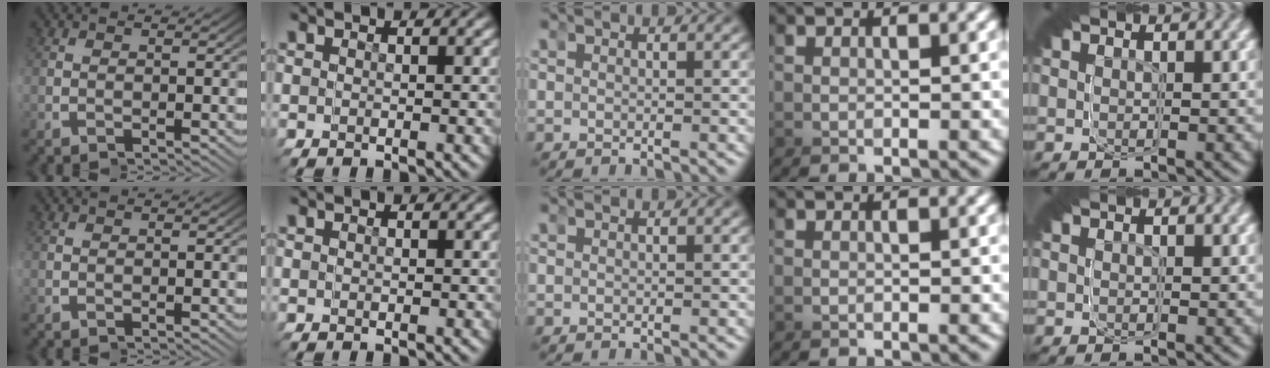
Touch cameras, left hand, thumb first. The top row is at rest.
{}